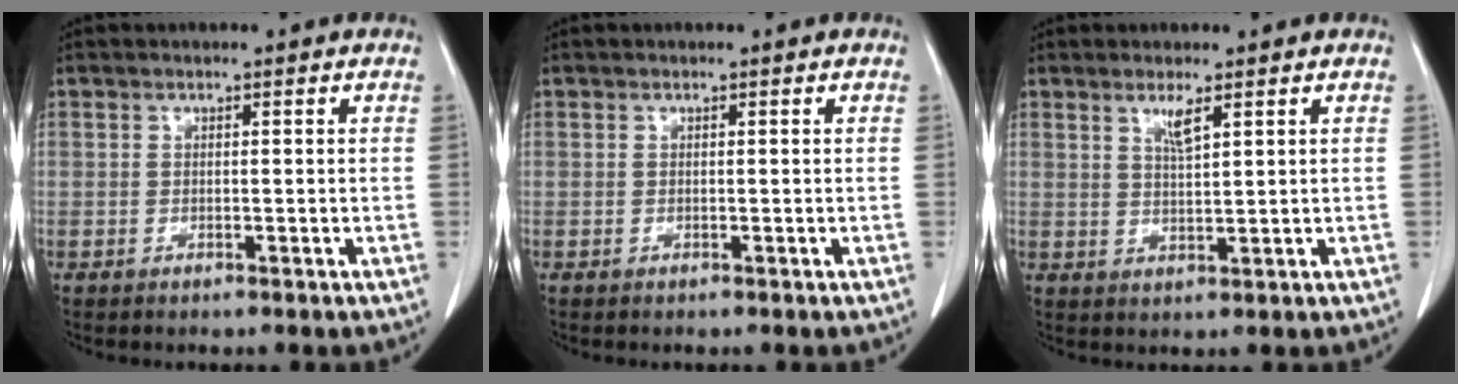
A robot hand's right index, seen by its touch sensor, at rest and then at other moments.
{"total": 0.0}
{"total": 2.8, "force": [1.7, 0.1, 2.2], "torque": [-0.046, -0.004, 0.034]}